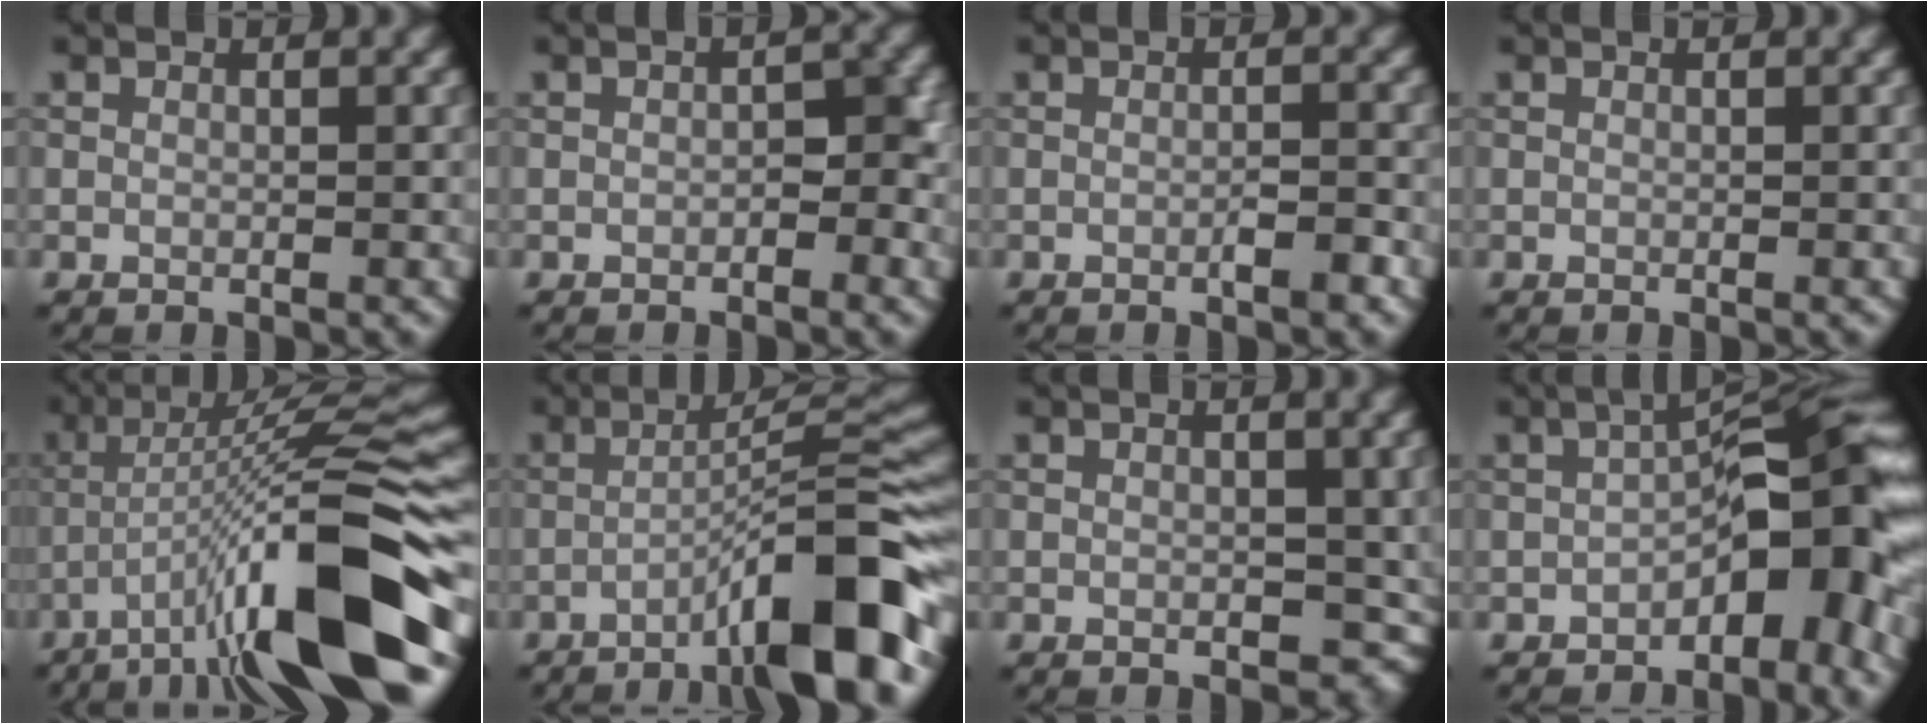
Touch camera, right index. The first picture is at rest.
{"total": 2.1, "force": [-0.5, 1.0, 1.7], "torque": [-0.021, 0.002, -0.009]}
{"total": 1.5, "force": [-0.7, 0.2, 1.4], "torque": [-0.021, 0.001, -0.013]}
{"total": 0.0}
{"total": 13.8, "force": [-6.6, 2.5, 11.9], "torque": [-0.195, 0.011, -0.105]}
{"total": 11.0, "force": [-5.5, 1.6, 9.3], "torque": [-0.125, 0.026, -0.093]}
{"total": 3.1, "force": [-0.2, 2.1, 2.3], "torque": [-0.024, -0.008, -0.001]}
{"total": 8.4, "force": [-2.7, 3.6, 7.1], "torque": [-0.079, 0.022, -0.054]}